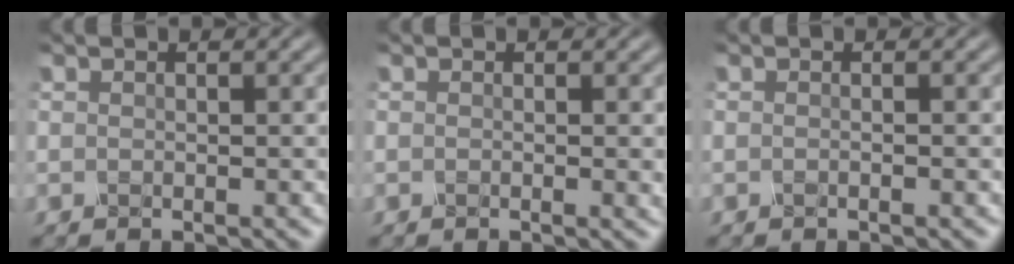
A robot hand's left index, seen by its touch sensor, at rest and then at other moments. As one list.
[{"total": 1.1, "force": [-0.1, 0.4, 1.1], "torque": [-0.009, -0.001, -0.005]}, {"total": 0.9, "force": [-0.1, 0.4, 0.8], "torque": [-0.001, -0.012, -0.013]}]